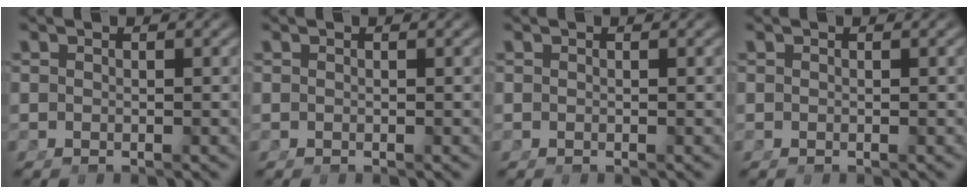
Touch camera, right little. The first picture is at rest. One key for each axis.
{"total": 0.0}
{"total": 0.0}
{"total": 0.0}